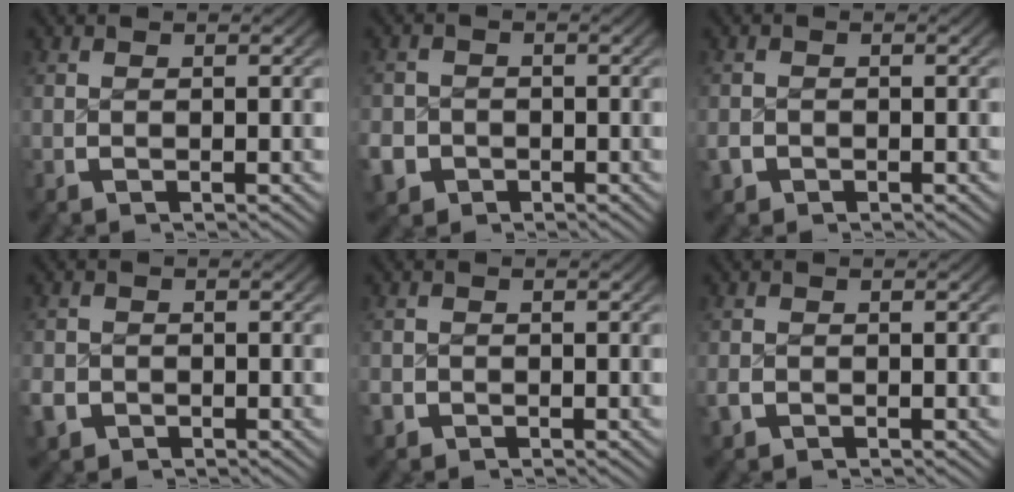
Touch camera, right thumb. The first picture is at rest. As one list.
[{"total": 4.7, "force": [-2.3, 3.9, 1.0], "torque": [-0.032, -0.025, -0.034]}, {"total": 1.4, "force": [-0.9, 1.2, 0.2], "torque": [-0.009, -0.006, -0.014]}, {"total": 2.9, "force": [-1.4, 2.4, 0.6], "torque": [-0.022, -0.013, -0.022]}, {"total": 1.6, "force": [-0.9, 1.3, 0.2], "torque": [-0.009, -0.009, -0.016]}, {"total": 1.1, "force": [-0.6, 0.8, 0.3], "torque": [-0.010, -0.005, -0.011]}]